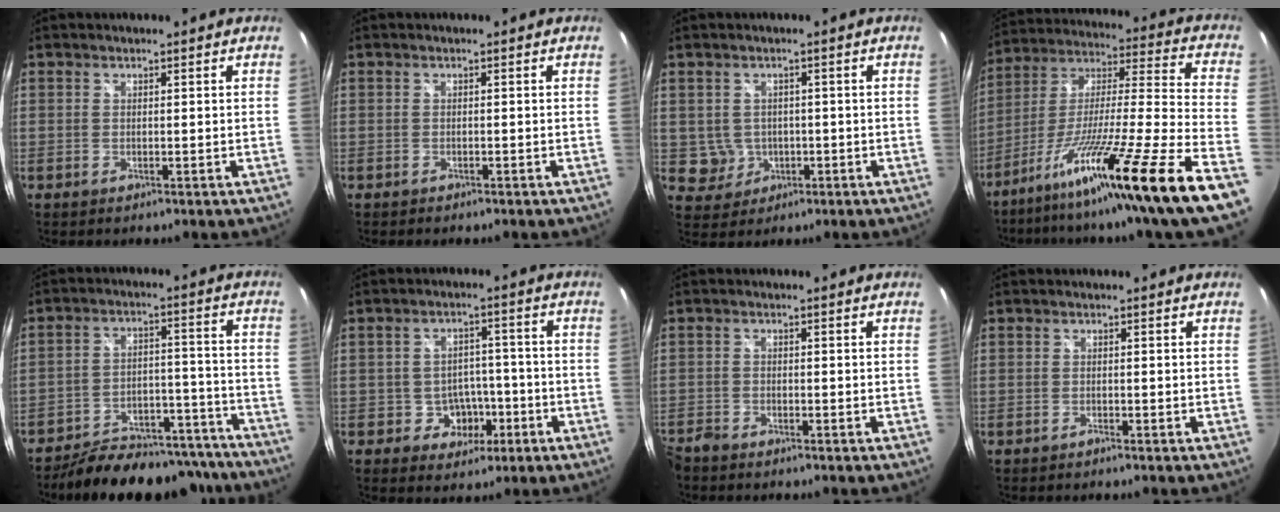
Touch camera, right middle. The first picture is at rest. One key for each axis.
{"total": 1.1, "fx": -1.0, "fy": 0.4, "fz": 0.2, "tx": -0.011, "ty": -0.004, "tz": -0.016}
{"total": 4.5, "fx": -0.5, "fy": 4.4, "fz": 0.8, "tx": -0.026, "ty": 0.008, "tz": 0.005}
{"total": 25.4, "fx": -18.2, "fy": -2.8, "fz": 17.5, "tx": -0.257, "ty": -0.070, "tz": -0.295}
{"total": 22.1, "fx": -19.6, "fy": 7.4, "fz": 7.2, "tx": -0.128, "ty": 0.024, "tz": -0.245}
{"total": 6.1, "fx": -2.4, "fy": 5.1, "fz": 2.4, "tx": -0.050, "ty": 0.016, "tz": -0.023}
{"total": 4.0, "fx": -3.6, "fy": 1.6, "fz": 0.8, "tx": -0.033, "ty": -0.014, "tz": -0.074}
{"total": 0.6, "fx": -0.6, "fy": 0.1, "fz": 0.1, "tx": -0.002, "ty": -0.002, "tz": -0.013}